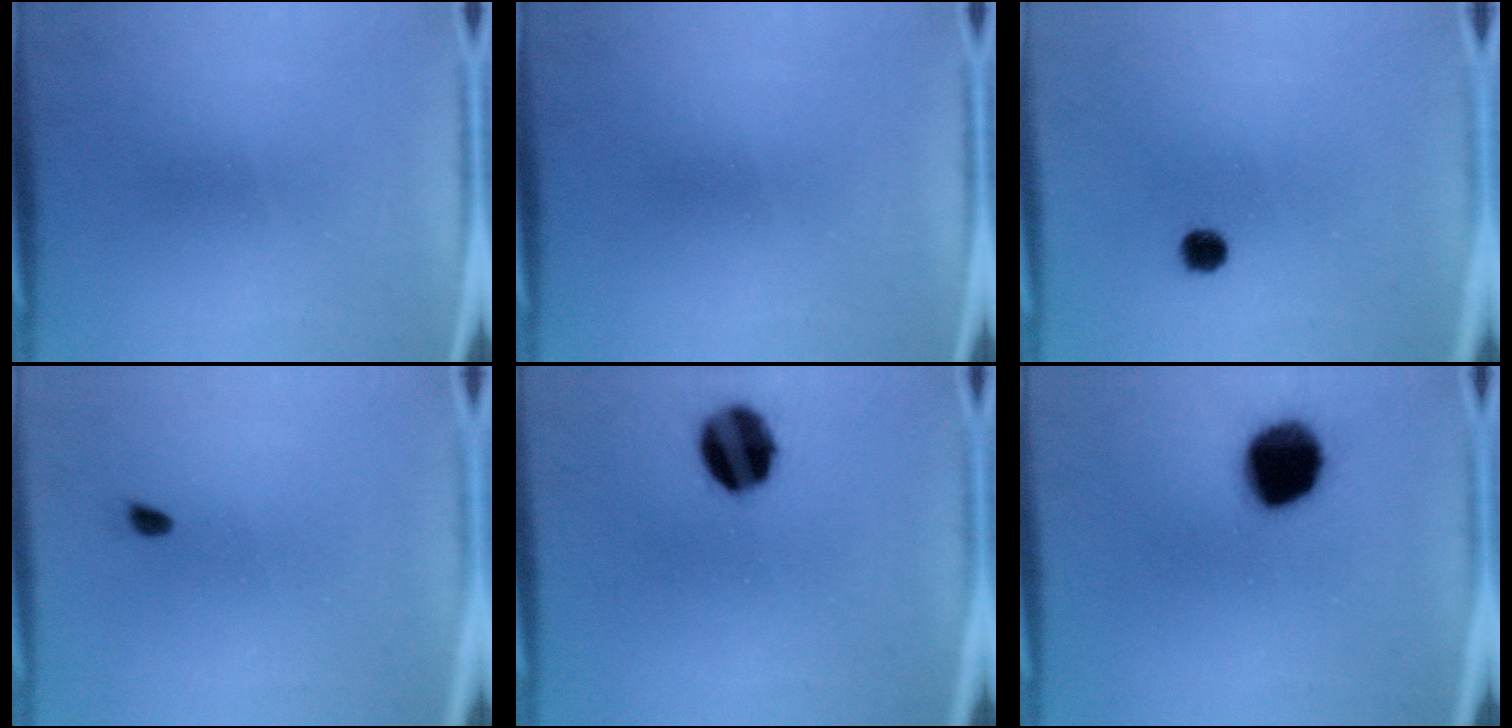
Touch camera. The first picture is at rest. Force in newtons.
{"total": 0.0}
{"total": 2.8}
{"total": 0.6}
{"total": 13.1}
{"total": 15.1}